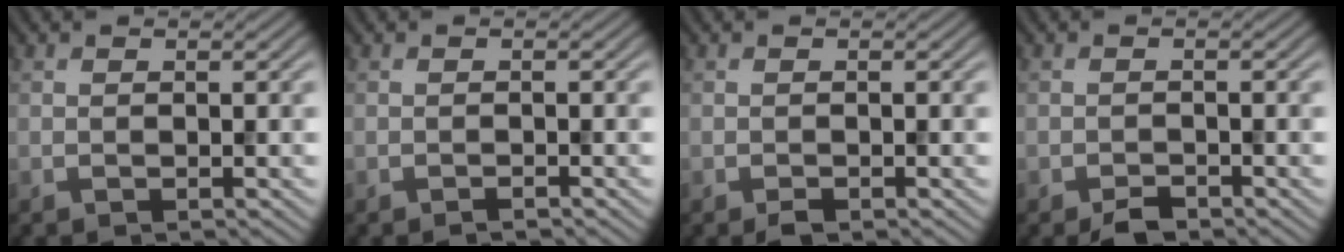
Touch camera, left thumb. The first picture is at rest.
{"total": 0.6, "force": [-0.6, 0.1, 0.2], "torque": [-0.001, 0.001, -0.010]}
{"total": 0.9, "force": [-0.6, 0.3, 0.5], "torque": [-0.006, -0.001, -0.010]}
{"total": 1.9, "force": [-1.5, 0.7, 0.9], "torque": [-0.014, -0.002, -0.030]}